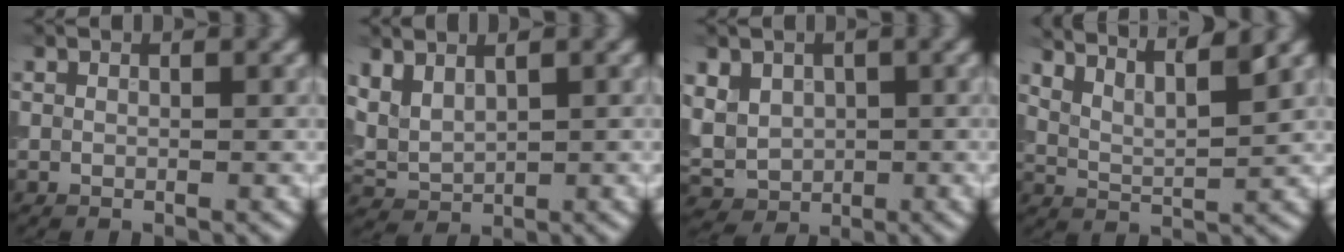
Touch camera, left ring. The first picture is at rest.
{"total": 2.9, "force": [1.6, 1.7, 1.7], "torque": [-0.043, 0.001, 0.034]}
{"total": 4.4, "force": [1.0, 3.8, 2.1], "torque": [-0.055, 0.010, 0.013]}
{"total": 7.5, "force": [5.8, 2.1, 4.3], "torque": [-0.065, 0.029, 0.067]}